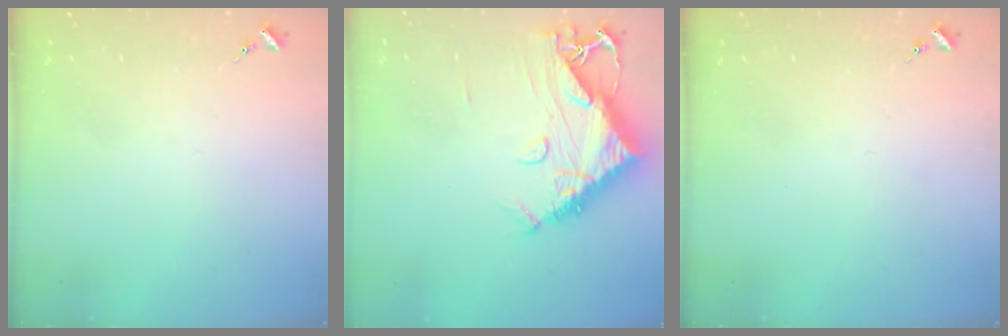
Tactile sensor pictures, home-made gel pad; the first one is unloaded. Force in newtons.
{"total": 13.4, "press": 13.3, "slide": 1.5}
{"total": 0.0}